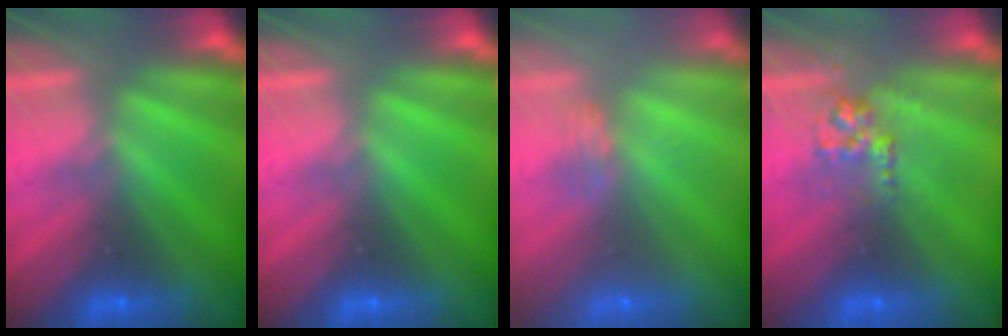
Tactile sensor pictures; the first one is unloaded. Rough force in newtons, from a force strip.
{"total": 0.0}
{"total": 2.4}
{"total": 2.7}